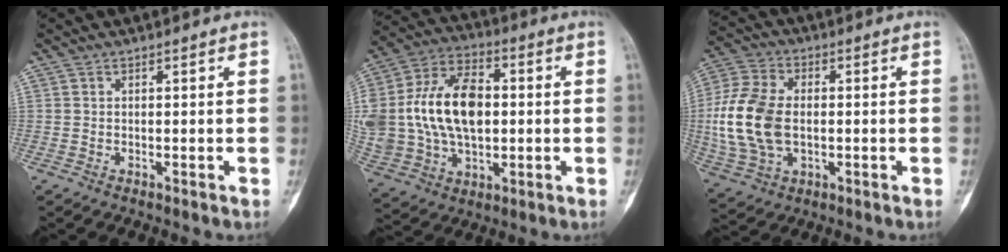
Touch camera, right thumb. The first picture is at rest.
{"total": 24.8, "force": [1.4, 16.4, 18.6], "torque": [-0.392, 0.019, 0.038]}
{"total": 16.0, "force": [-0.4, 10.3, 12.3], "torque": [-0.259, 0.009, -0.003]}